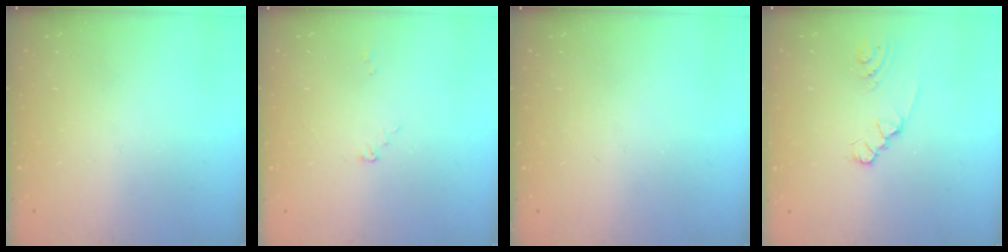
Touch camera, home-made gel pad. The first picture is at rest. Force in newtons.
{"total": 2.4, "press": 2.4, "slide": 0.3}
{"total": 0.0}
{"total": 1.8, "press": 1.8, "slide": 0.2}